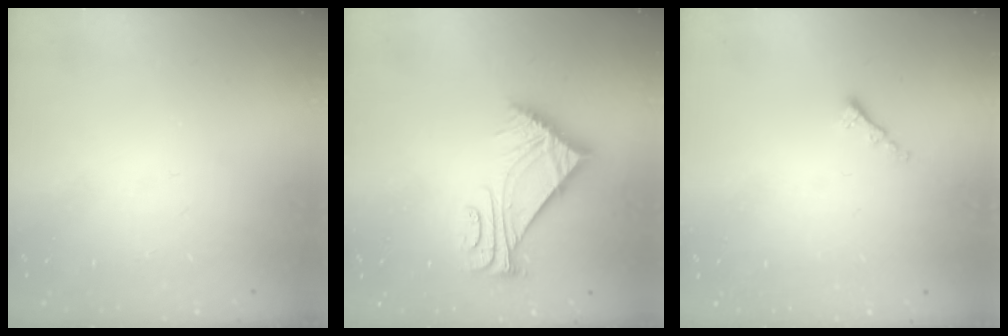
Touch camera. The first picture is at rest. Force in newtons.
{"total": 9.8, "press": 9.7, "slide": 0.9}
{"total": 0.8, "press": 0.8, "slide": 0.2}